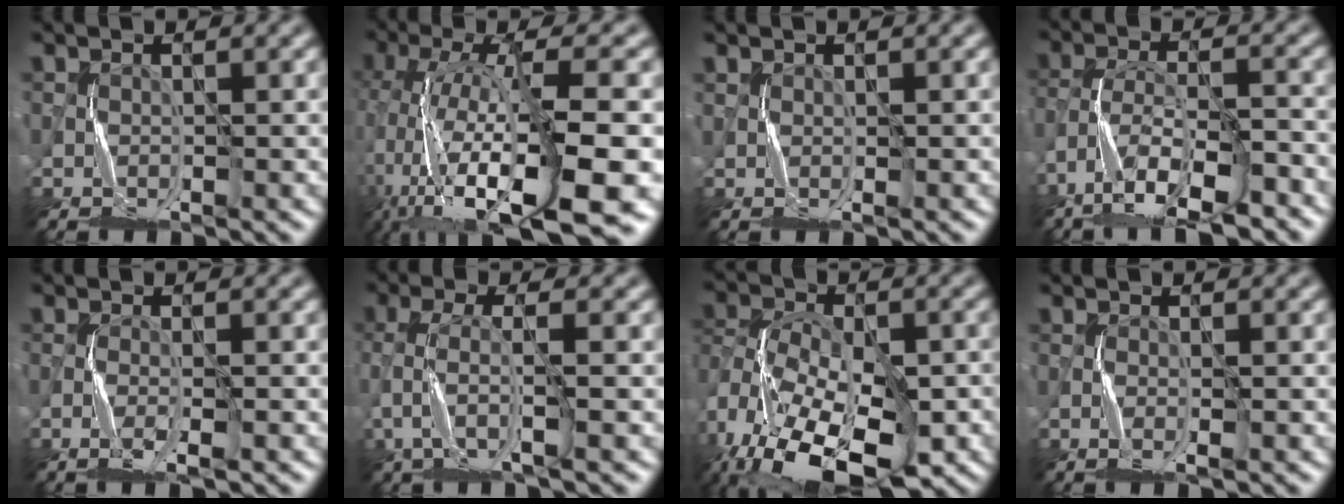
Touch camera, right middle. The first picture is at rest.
{"total": 16.0, "force": [-4.7, 4.5, 14.6], "torque": [-0.280, -0.013, -0.058]}
{"total": 0.6, "force": [0.5, 0.3, 0.3], "torque": [-0.005, -0.002, 0.011]}
{"total": 9.6, "force": [-6.8, 3.0, 6.1], "torque": [-0.116, 0.002, -0.123]}
{"total": 2.1, "force": [-1.1, 0.3, 1.7], "torque": [-0.041, 0.000, -0.024]}
{"total": 3.2, "force": [-1.0, 0.8, 2.9], "torque": [-0.075, 0.005, -0.024]}
{"total": 17.2, "force": [-10.2, 9.6, 10.0], "torque": [-0.182, -0.015, -0.125]}
{"total": 1.3, "force": [-0.7, 0.2, 1.1], "torque": [-0.027, 0.002, -0.013]}